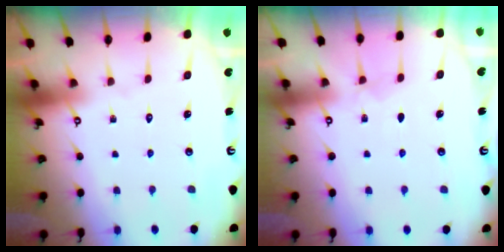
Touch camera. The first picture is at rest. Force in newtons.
{"total": 2.4, "press": 2.4, "slide": 0.3}